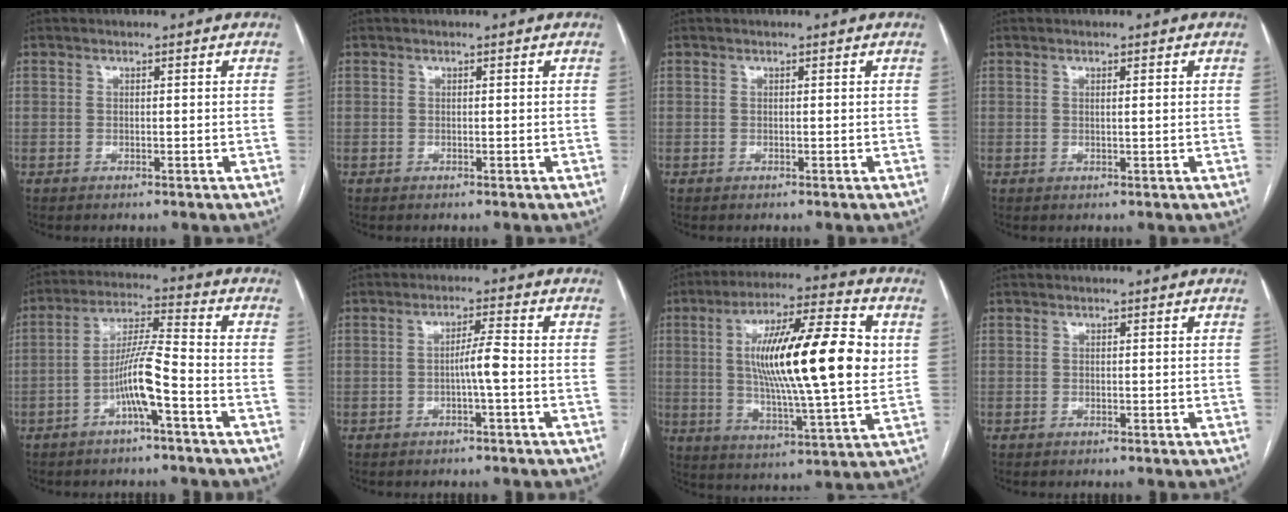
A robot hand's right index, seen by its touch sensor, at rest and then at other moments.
{"total": 0.0}
{"total": 0.0}
{"total": 0.9, "force": [0.2, -0.1, 0.8], "torque": [-0.016, 0.001, 0.003]}
{"total": 8.4, "force": [-3.6, 0.2, 7.5], "torque": [-0.149, 0.018, -0.067]}
{"total": 3.4, "force": [-1.0, -0.3, 3.2], "torque": [-0.052, 0.003, -0.017]}
{"total": 20.6, "force": [3.0, 2.5, 20.2], "torque": [-0.343, 0.008, 0.040]}
{"total": 0.0}